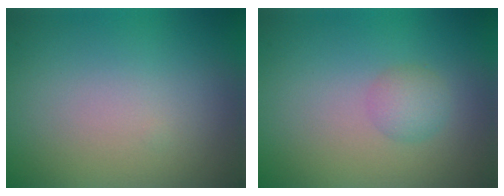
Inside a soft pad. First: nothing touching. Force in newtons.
{"total": 1.6, "press": 1.6, "slide": 0.1}